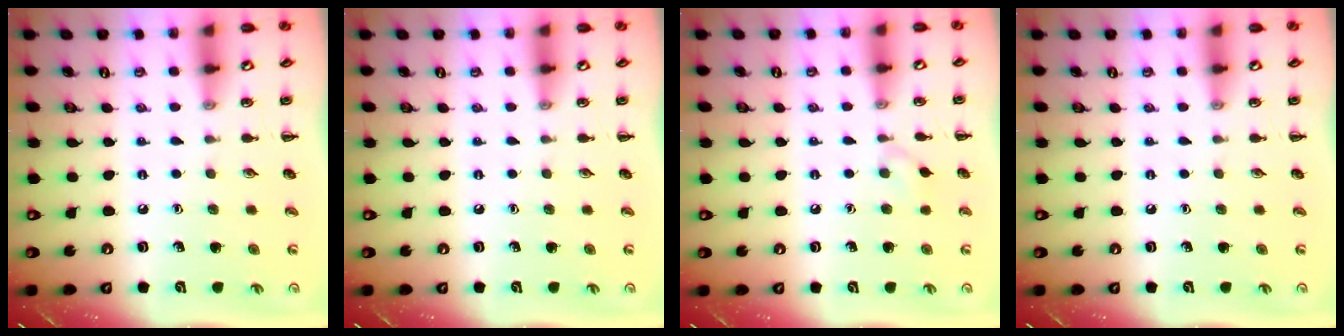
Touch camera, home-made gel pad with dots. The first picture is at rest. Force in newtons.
{"total": 0.0}
{"total": 5.0, "press": 4.6, "slide": 1.9}
{"total": 0.0}